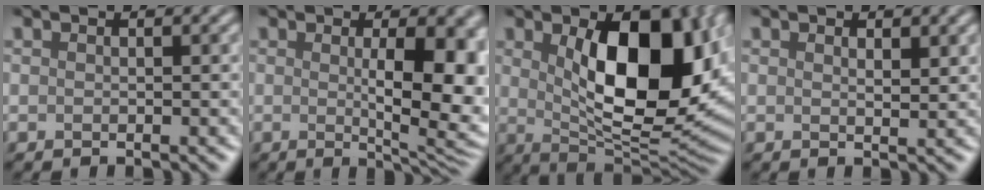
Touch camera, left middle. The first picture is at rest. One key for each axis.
{"total": 8.6, "fx": 0.4, "fy": 2.3, "fz": 8.3, "tx": -0.110, "ty": -0.006, "tz": 0.012}
{"total": 11.9, "fx": 2.0, "fy": 5.6, "fz": 10.3, "tx": -0.151, "ty": -0.008, "tz": 0.039}
{"total": 1.1, "fx": 0.7, "fy": 0.4, "fz": 0.8, "tx": -0.012, "ty": -0.005, "tz": 0.013}